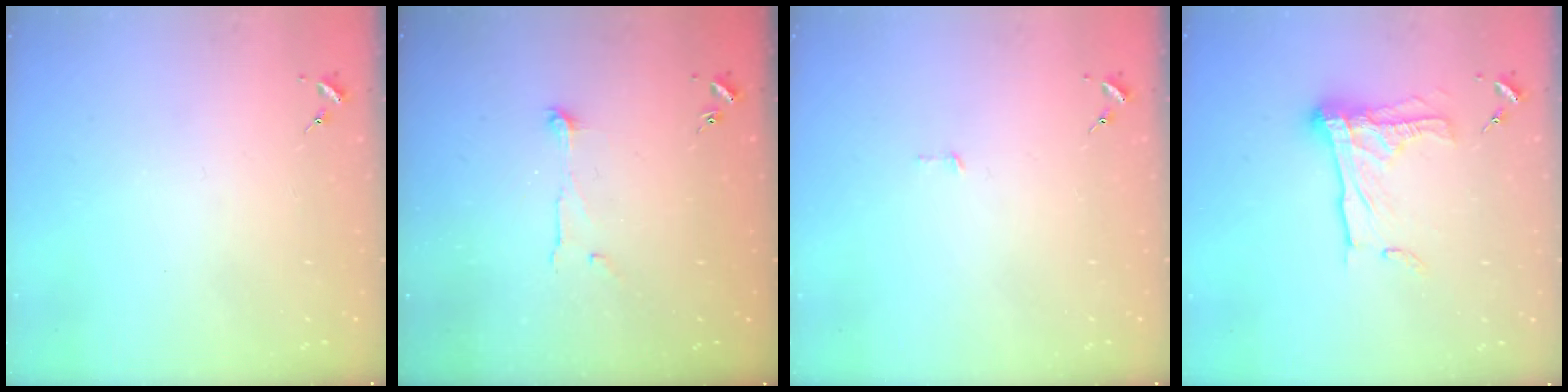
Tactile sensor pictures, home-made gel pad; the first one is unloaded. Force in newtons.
{"total": 6.3, "press": 6.3, "slide": 0.2}
{"total": 2.9, "press": 2.9, "slide": 0.2}
{"total": 14.7, "press": 14.6, "slide": 1.3}